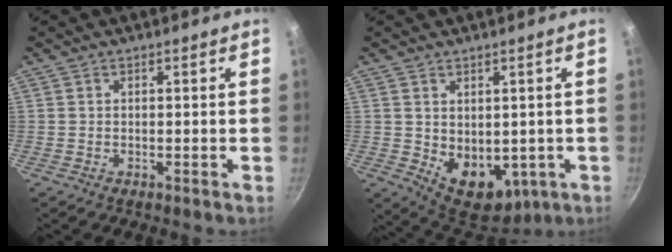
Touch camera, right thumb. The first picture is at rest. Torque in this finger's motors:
{"motor_torque": [-0.52, 0.92, 0.50, 0.57, 0.07]}